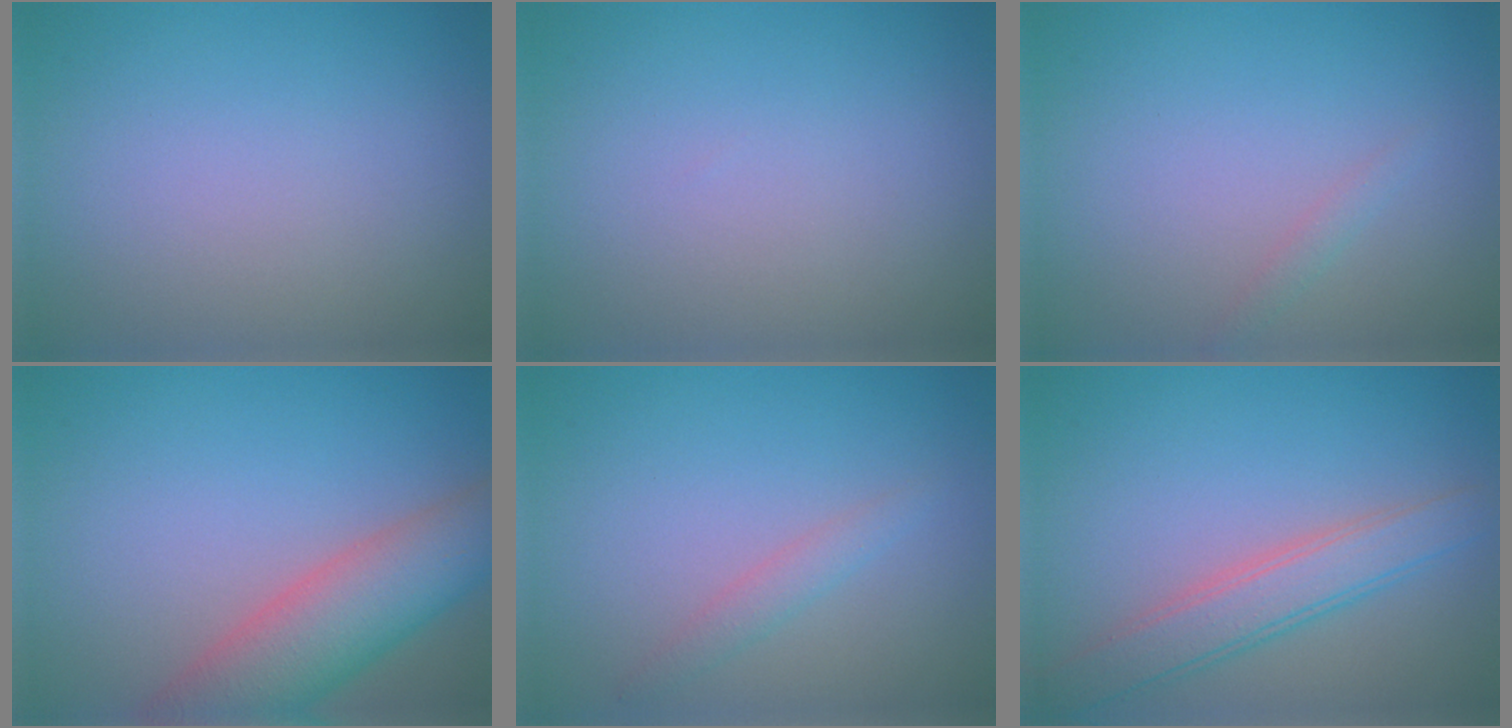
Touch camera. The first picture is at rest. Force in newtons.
{"total": 0.0}
{"total": 0.8, "press": 0.8, "slide": 0.0}
{"total": 7.6, "press": 7.6, "slide": 0.5}
{"total": 1.3, "press": 1.3, "slide": 0.1}
{"total": 4.0, "press": 4.0, "slide": 0.1}